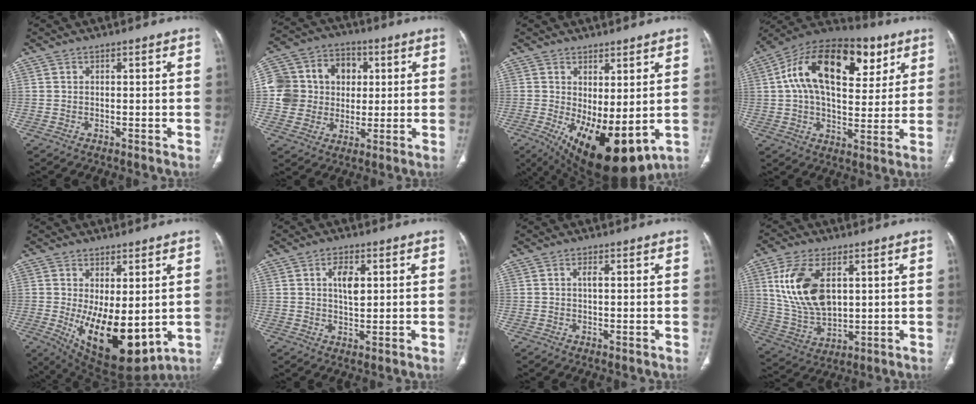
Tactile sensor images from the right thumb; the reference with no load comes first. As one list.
[{"total": 14.6, "force": [1.8, 13.1, 6.2], "torque": [-0.083, 0.026, 0.034]}, {"total": 14.7, "force": [-2.3, 6.2, 13.1], "torque": [-0.212, -0.025, -0.009]}, {"total": 23.9, "force": [8.2, 13.5, 18.0], "torque": [-0.274, 0.017, 0.125]}, {"total": 15.1, "force": [-1.4, 6.9, 13.4], "torque": [-0.200, -0.032, 0.004]}, {"total": 5.1, "force": [1.4, 2.5, 4.2], "torque": [-0.065, -0.008, 0.024]}, {"total": 1.7, "force": [0.2, 0.5, 1.6], "torque": [-0.033, -0.002, 0.004]}, {"total": 15.1, "force": [4.3, 8.5, 11.7], "torque": [-0.229, -0.015, 0.096]}]